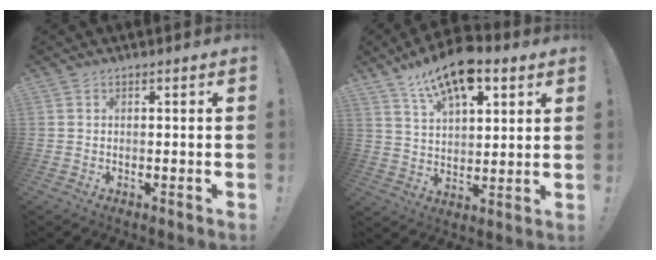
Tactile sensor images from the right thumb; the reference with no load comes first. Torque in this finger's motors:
{"motor_torque": [1.64, 1.86, 0.17, 0.24, 0.14]}